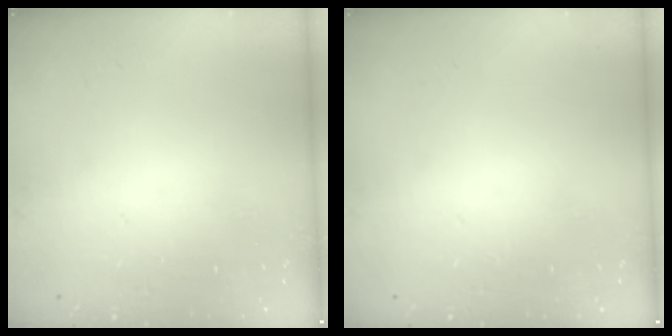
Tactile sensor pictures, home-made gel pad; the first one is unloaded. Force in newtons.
{"total": 0.0}